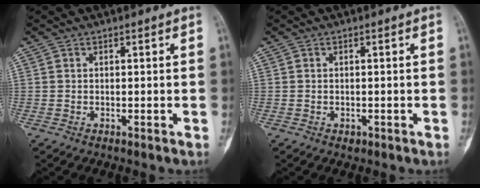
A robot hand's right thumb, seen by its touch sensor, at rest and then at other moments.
{"total": 0.7, "force": [-0.3, 0.6, 0.3], "torque": [-0.004, 0.001, -0.001]}